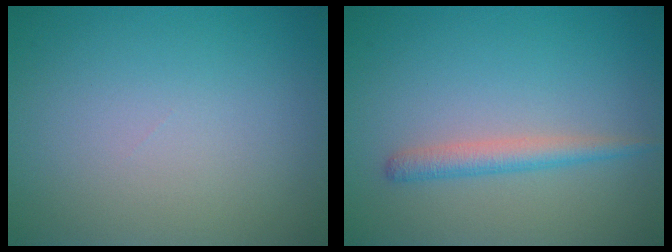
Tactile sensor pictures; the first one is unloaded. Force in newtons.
{"total": 2.1, "press": 2.1, "slide": 0.1}